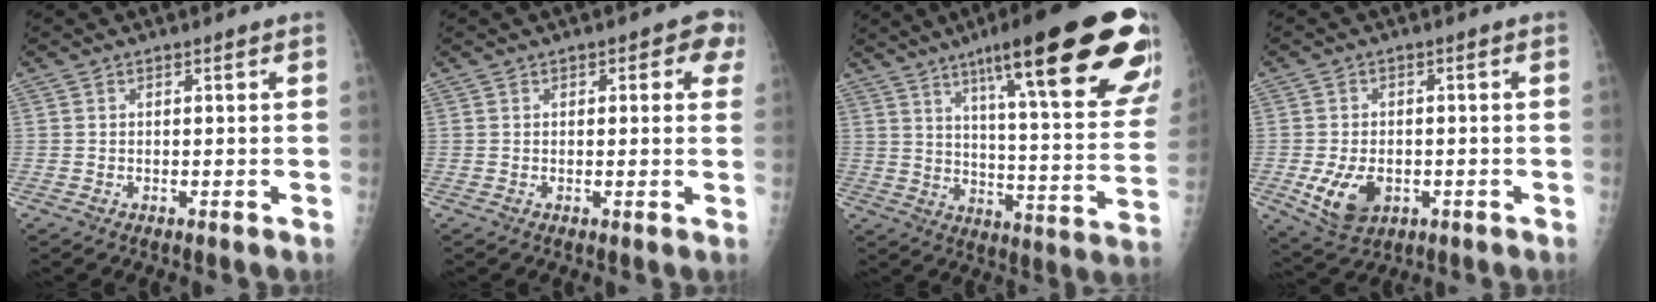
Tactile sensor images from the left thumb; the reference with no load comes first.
{"total": 4.7, "force": [1.8, 2.4, 3.6], "torque": [-0.010, 0.000, 0.010]}
{"total": 30.2, "force": [17.3, 4.8, 24.2], "torque": [-0.280, -0.043, 0.247]}
{"total": 8.0, "force": [-2.3, 5.3, 5.6], "torque": [-0.093, 0.001, -0.027]}